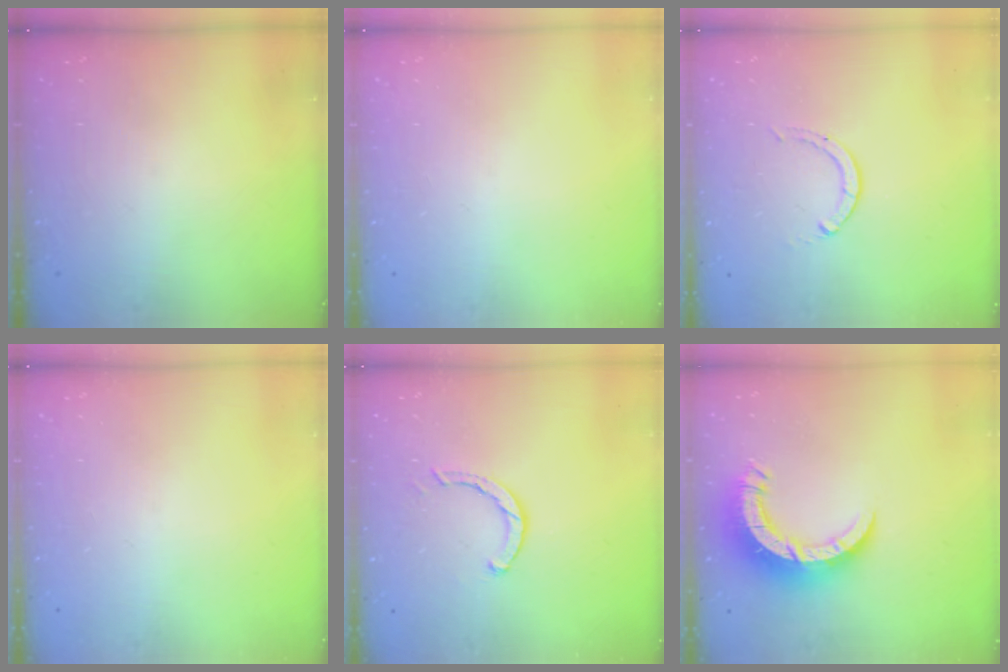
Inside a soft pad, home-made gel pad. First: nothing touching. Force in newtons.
{"total": 0.0}
{"total": 0.0}
{"total": 0.0}
{"total": 2.4, "press": 2.4, "slide": 0.1}
{"total": 10.0, "press": 9.9, "slide": 1.2}